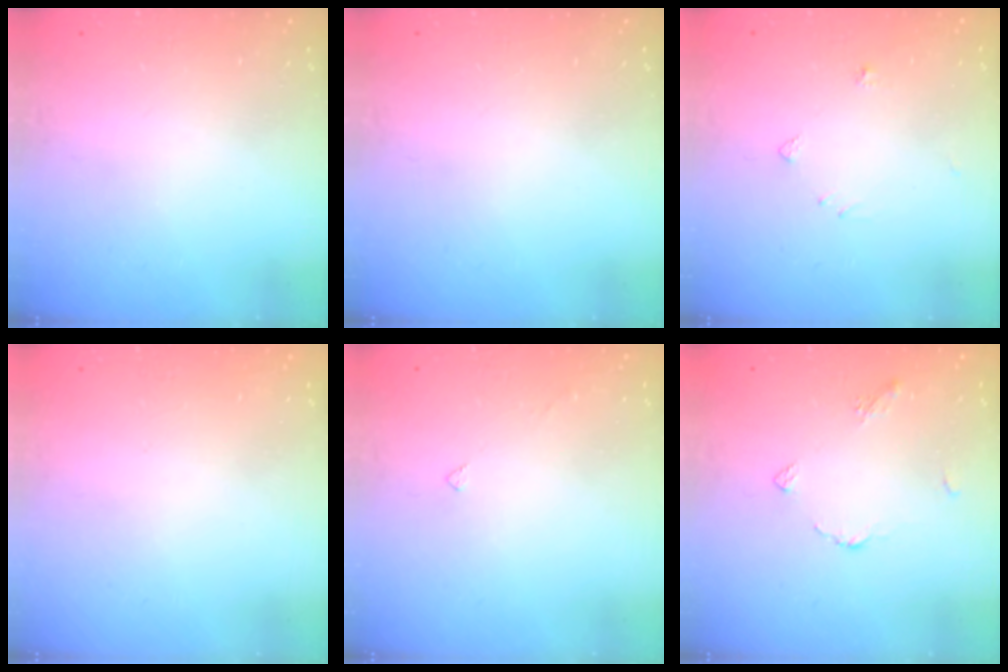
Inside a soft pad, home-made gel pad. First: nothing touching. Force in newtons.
{"total": 0.0}
{"total": 4.2, "press": 4.2, "slide": 0.5}
{"total": 1.8, "press": 1.7, "slide": 0.1}
{"total": 2.3, "press": 2.3, "slide": 0.5}
{"total": 4.2, "press": 4.1, "slide": 0.6}